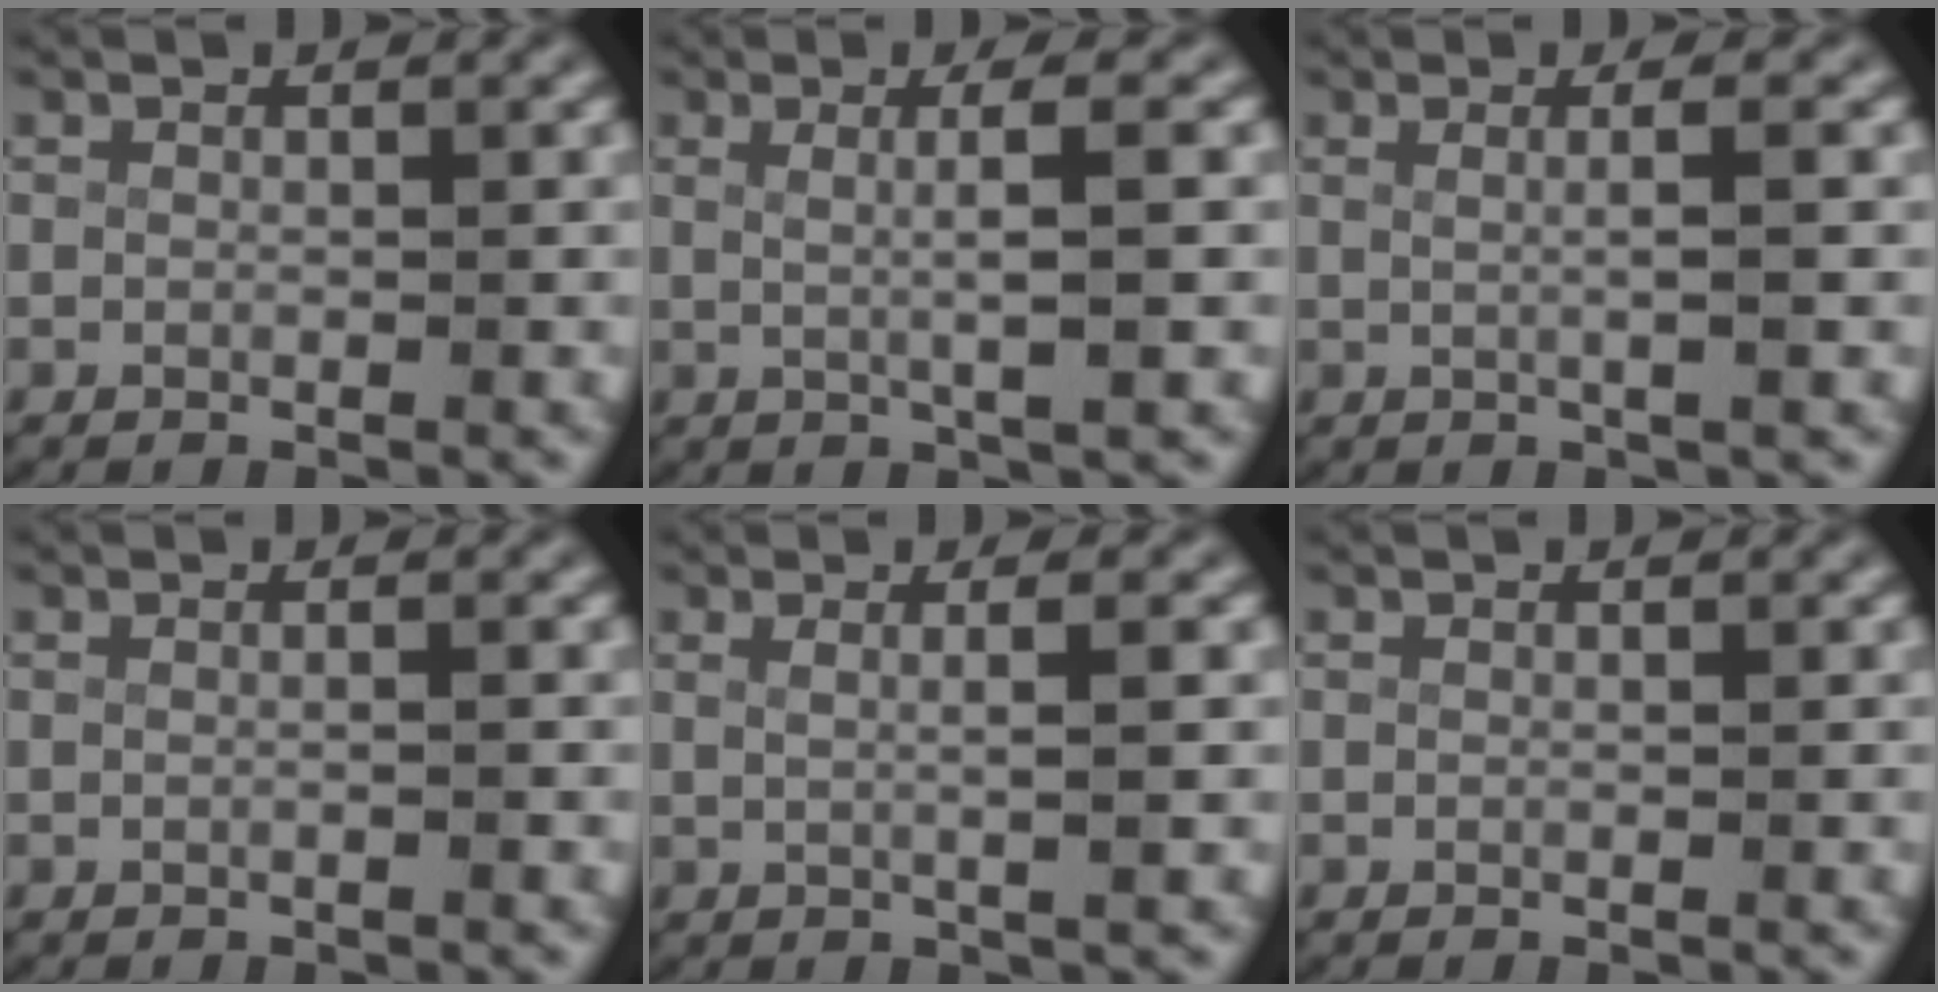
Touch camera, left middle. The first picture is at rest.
{"total": 3.6, "force": [0.7, 0.1, 3.5], "torque": [-0.057, -0.002, 0.016]}
{"total": 2.4, "force": [0.4, -0.1, 2.3], "torque": [-0.038, 0.000, 0.008]}
{"total": 0.6, "force": [-0.3, -0.2, 0.5], "torque": [-0.009, -0.001, -0.006]}
{"total": 2.4, "force": [0.5, 0.0, 2.3], "torque": [-0.040, -0.001, 0.012]}
{"total": 0.0}